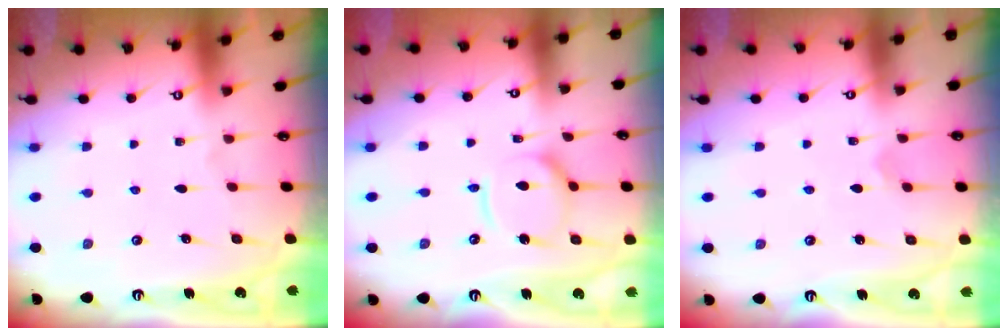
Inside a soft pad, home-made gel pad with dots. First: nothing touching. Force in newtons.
{"total": 12.1, "press": 12.0, "slide": 1.4}
{"total": 2.5, "press": 2.4, "slide": 0.6}